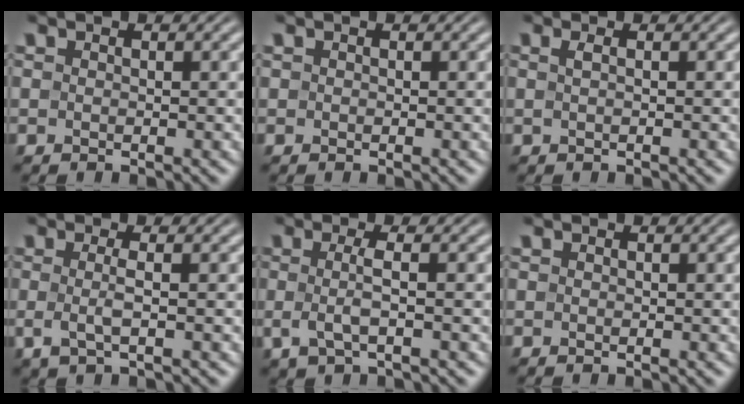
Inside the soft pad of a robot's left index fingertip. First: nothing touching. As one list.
[{"total": 0.0}, {"total": 0.8, "force": [0.2, 0.3, 0.7], "torque": [-0.013, 0.004, 0.001]}, {"total": 2.1, "force": [-0.1, 0.5, 2.0], "torque": [-0.043, -0.005, -0.004]}, {"total": 2.4, "force": [-0.2, 0.6, 2.3], "torque": [-0.053, -0.006, -0.003]}, {"total": 0.0}]